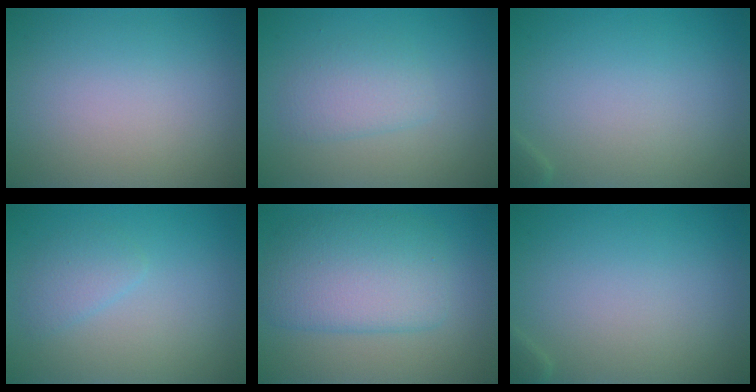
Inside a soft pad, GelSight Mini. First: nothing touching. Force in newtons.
{"total": 2.2, "press": 2.2, "slide": 0.1}
{"total": 0.6, "press": 0.6, "slide": 0.0}
{"total": 1.6, "press": 1.6, "slide": 0.1}
{"total": 5.8, "press": 5.8, "slide": 0.1}
{"total": 0.6, "press": 0.6, "slide": 0.0}